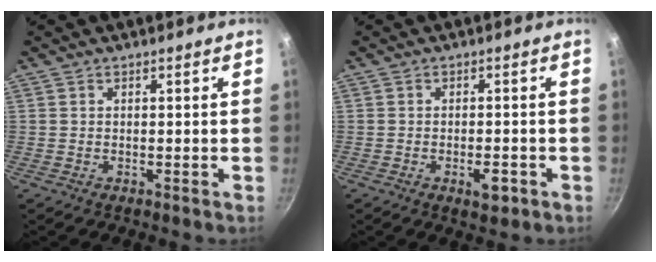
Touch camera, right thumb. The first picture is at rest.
{"total": 3.6, "force": [-1.6, 1.6, 2.8], "torque": [-0.034, 0.010, -0.020]}